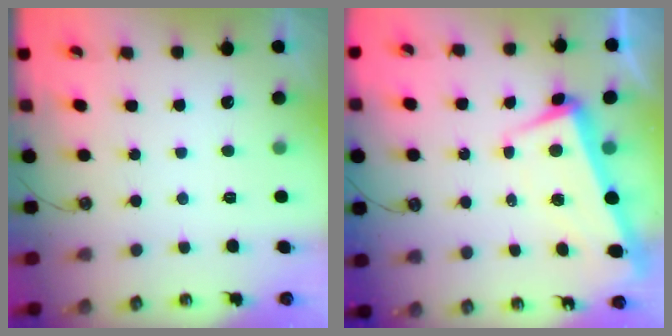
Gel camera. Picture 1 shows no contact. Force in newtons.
{"total": 2.2, "press": 0.7, "slide": 2.1}